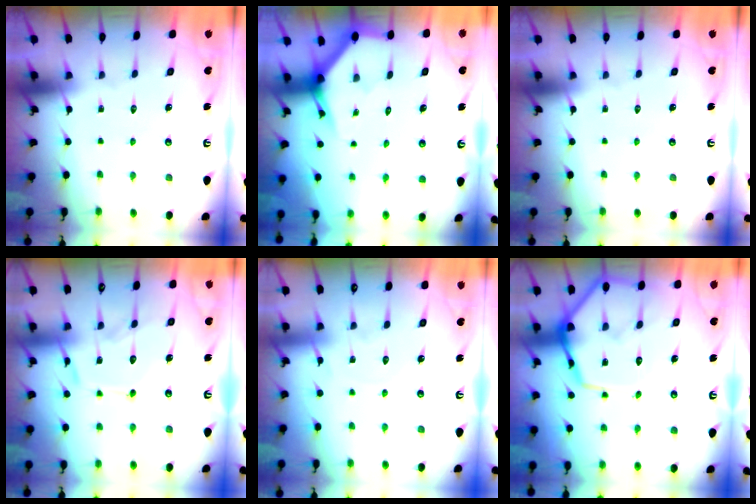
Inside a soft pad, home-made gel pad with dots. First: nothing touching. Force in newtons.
{"total": 3.7, "press": 3.7, "slide": 0.4}
{"total": 0.0}
{"total": 12.3, "press": 12.2, "slide": 1.1}
{"total": 2.8, "press": 2.8, "slide": 0.4}
{"total": 14.3, "press": 14.2, "slide": 1.4}